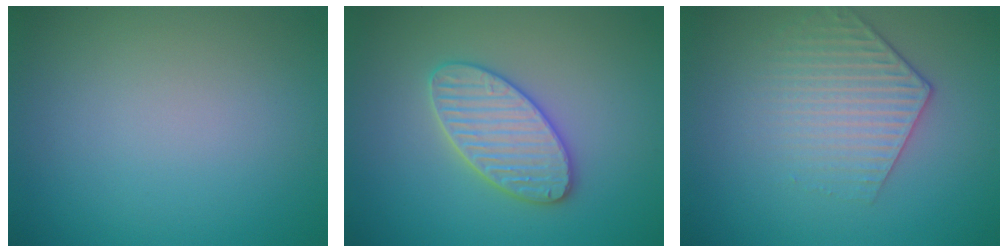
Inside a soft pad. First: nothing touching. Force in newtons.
{"total": 3.9, "press": 3.9, "slide": 0.5}
{"total": 3.2, "press": 2.8, "slide": 1.5}